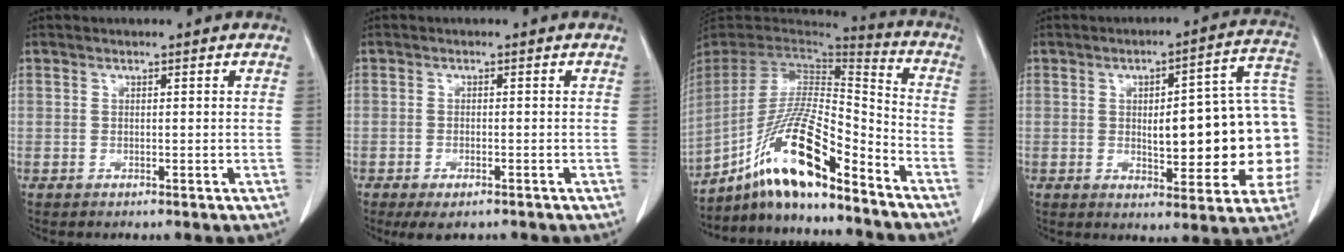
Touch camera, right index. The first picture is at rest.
{"total": 3.4, "force": [-2.3, 1.3, 2.1], "torque": [-0.036, -0.006, -0.029]}
{"total": 16.8, "force": [-11.7, 1.8, 12.0], "torque": [-0.239, -0.002, -0.213]}
{"total": 18.1, "force": [-0.9, 5.3, 17.2], "torque": [-0.184, 0.039, -0.001]}